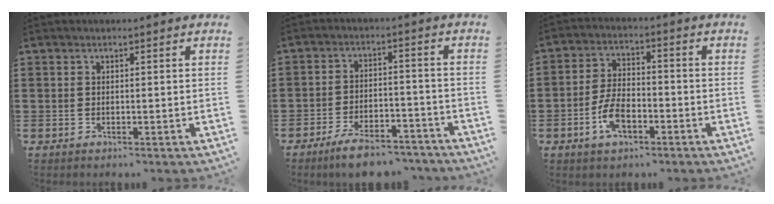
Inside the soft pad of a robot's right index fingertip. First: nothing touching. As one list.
[{"total": 6.4, "force": [-5.5, 1.4, 3.0], "torque": [-0.056, 0.009, -0.103]}, {"total": 6.4, "force": [-2.6, 3.2, 4.9], "torque": [-0.117, 0.001, -0.055]}]